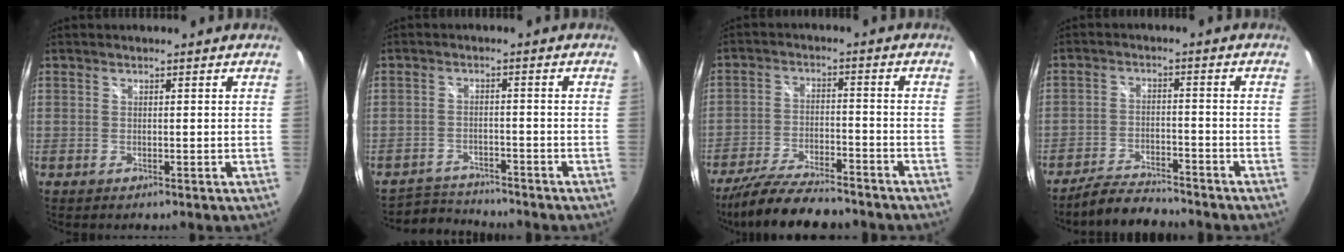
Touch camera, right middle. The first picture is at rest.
{"total": 5.7, "force": [-5.7, 0.9, 0.0], "torque": [-0.021, 0.005, -0.100]}
{"total": 14.7, "force": [-12.5, 3.3, 6.9], "torque": [-0.149, -0.022, -0.209]}
{"total": 7.3, "force": [-6.8, 1.3, 2.2], "torque": [-0.066, 0.001, -0.115]}